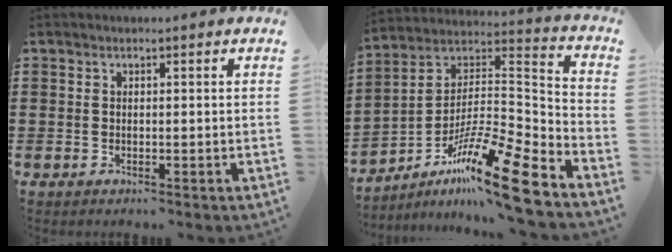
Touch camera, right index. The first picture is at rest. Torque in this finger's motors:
{"motor_torque": [0.05, 0.01, 0.70, 0.12]}